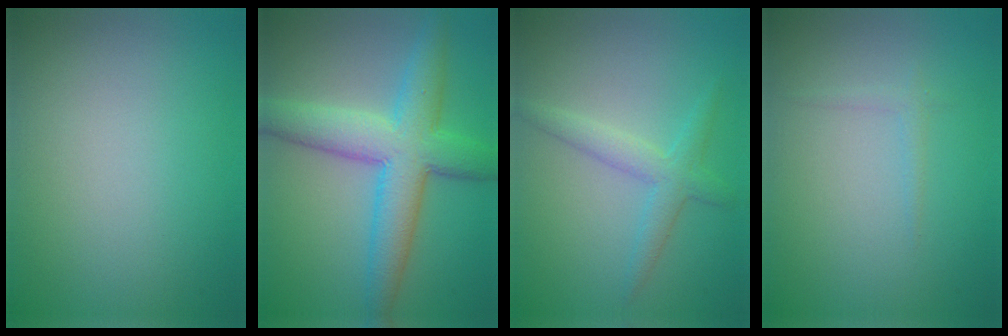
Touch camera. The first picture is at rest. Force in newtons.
{"total": 7.2, "press": 7.2, "slide": 0.1}
{"total": 2.6, "press": 2.6, "slide": 0.1}
{"total": 0.9, "press": 0.8, "slide": 0.1}